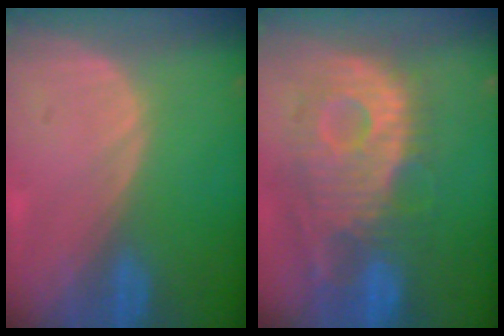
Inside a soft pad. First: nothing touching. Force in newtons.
{"total": 11.8, "press": 10.6, "slide": 5.1}